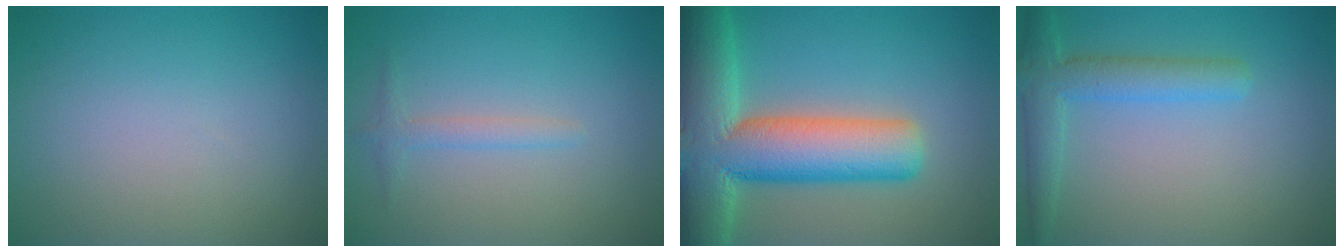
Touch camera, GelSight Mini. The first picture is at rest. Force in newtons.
{"total": 1.4, "press": 1.4, "slide": 0.0}
{"total": 13.2, "press": 13.2, "slide": 0.9}
{"total": 3.8, "press": 3.8, "slide": 0.2}